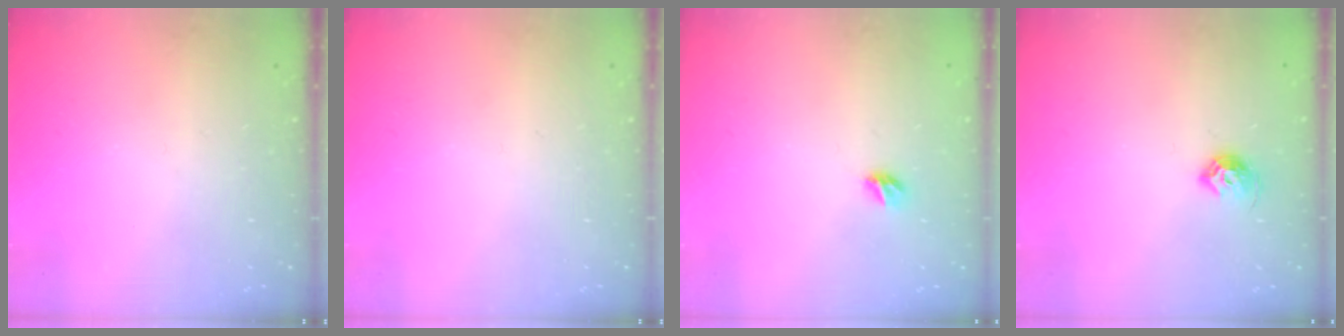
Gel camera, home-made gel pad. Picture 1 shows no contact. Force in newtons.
{"total": 0.0}
{"total": 5.4, "press": 5.4, "slide": 0.5}
{"total": 7.6, "press": 7.5, "slide": 1.1}